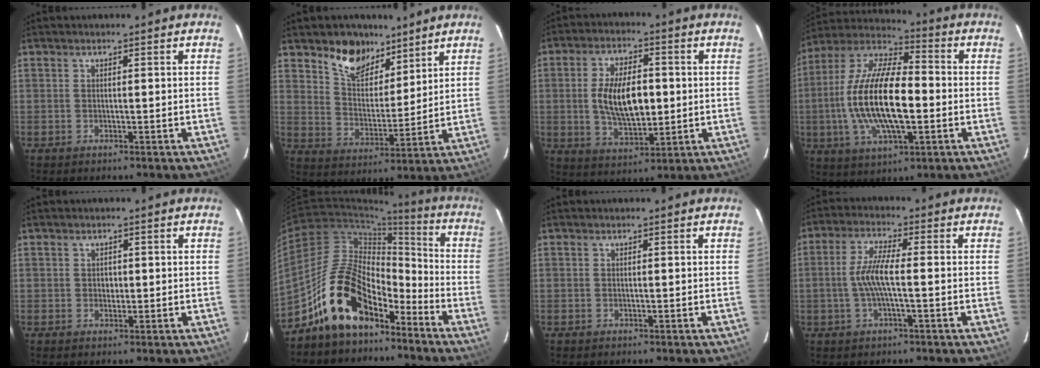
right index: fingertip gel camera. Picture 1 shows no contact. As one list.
[{"total": 10.3, "force": [7.5, 5.8, 4.0], "torque": [-0.067, -0.004, 0.136]}, {"total": 12.1, "force": [0.1, 6.0, 10.5], "torque": [-0.199, -0.002, 0.009]}, {"total": 19.9, "force": [-2.4, 7.8, 18.1], "torque": [-0.361, -0.001, -0.048]}, {"total": 1.4, "force": [0.1, 1.4, 0.2], "torque": [0.001, 0.001, 0.002]}, {"total": 16.7, "force": [-11.2, 8.6, 9.0], "torque": [-0.169, 0.030, -0.188]}, {"total": 0.0}, {"total": 6.4, "force": [-0.9, 1.0, 6.2], "torque": [-0.128, 0.005, -0.018]}]